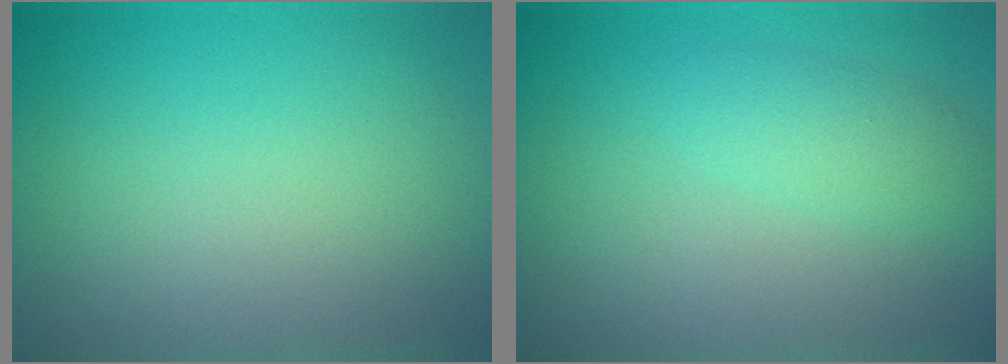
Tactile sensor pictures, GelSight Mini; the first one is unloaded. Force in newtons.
{"total": 2.0, "press": 2.0, "slide": 0.1}